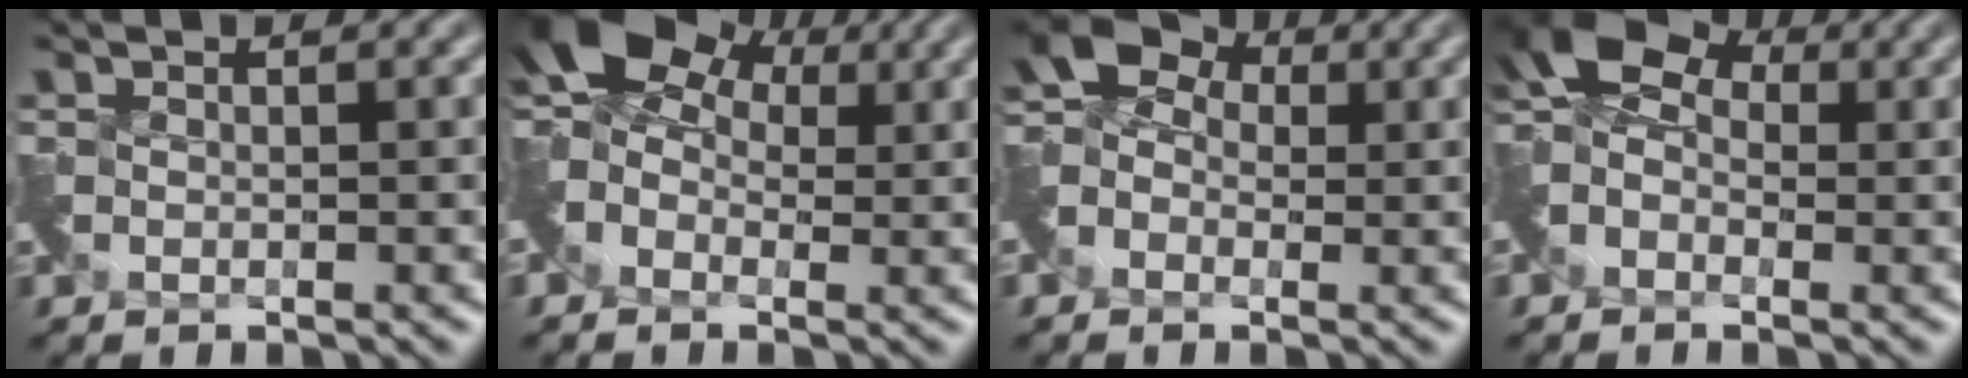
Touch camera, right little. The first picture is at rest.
{"total": 7.5, "force": [2.3, 5.1, 5.0], "torque": [-0.103, 0.015, 0.028]}
{"total": 5.9, "force": [0.3, 4.6, 3.7], "torque": [-0.072, 0.021, 0.002]}
{"total": 6.1, "force": [0.6, 4.2, 4.3], "torque": [-0.091, 0.013, -0.004]}